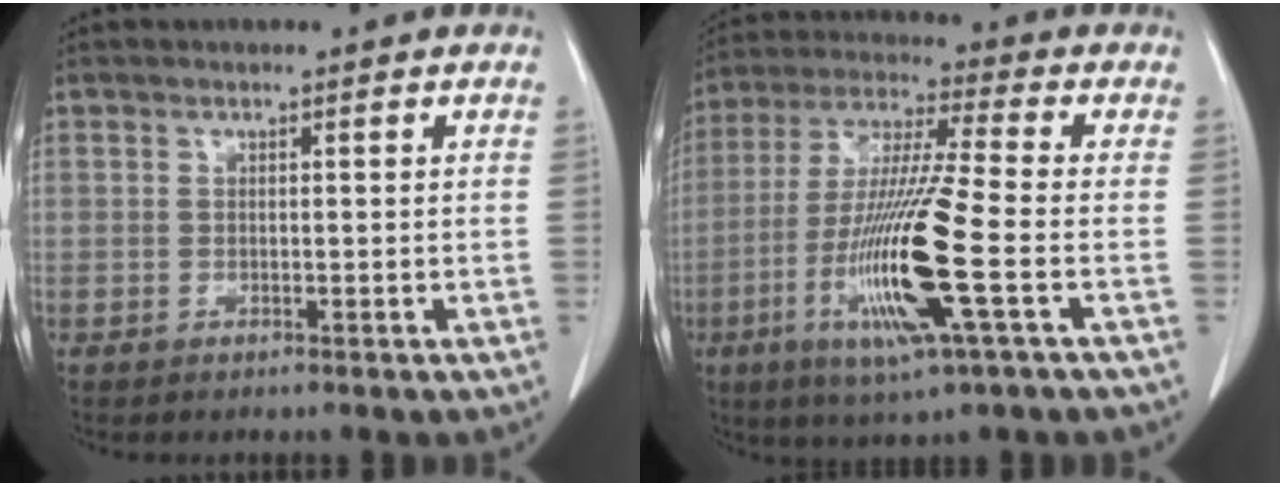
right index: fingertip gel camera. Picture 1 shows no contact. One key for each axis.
{"total": 16.6, "fx": -4.9, "fy": 0.0, "fz": 15.9, "tx": -0.329, "ty": -0.022, "tz": -0.095}